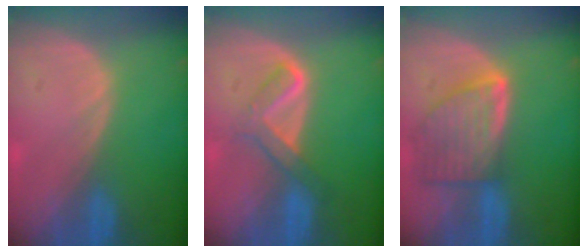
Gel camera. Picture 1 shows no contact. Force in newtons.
{"total": 4.6, "press": 4.5, "slide": 0.6}
{"total": 8.0, "press": 7.2, "slide": 3.5}